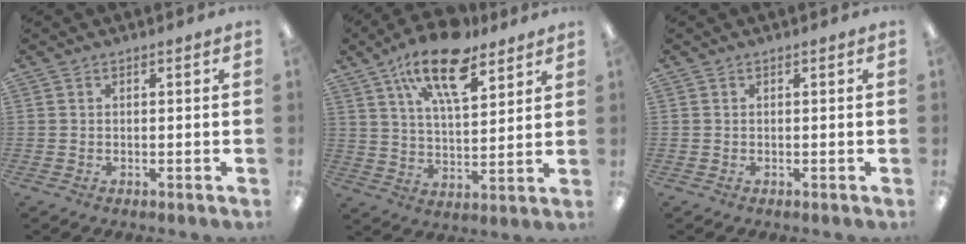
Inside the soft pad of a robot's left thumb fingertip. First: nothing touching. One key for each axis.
{"total": 17.0, "fx": 11.0, "fy": 6.8, "fz": 11.0, "tx": -0.184, "ty": -0.047, "tz": 0.185}
{"total": 0.0}